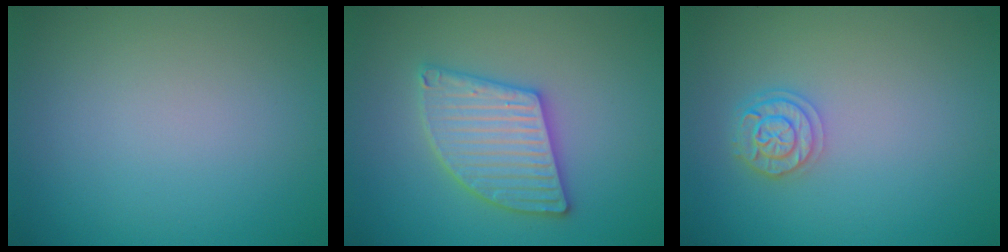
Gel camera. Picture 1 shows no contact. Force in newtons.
{"total": 5.4, "press": 5.4, "slide": 0.6}
{"total": 2.6, "press": 2.4, "slide": 1.0}